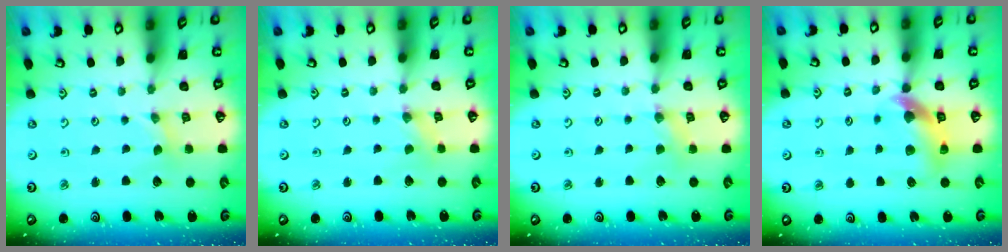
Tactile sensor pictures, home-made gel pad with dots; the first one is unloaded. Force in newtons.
{"total": 0.0}
{"total": 2.6, "press": 2.5, "slide": 0.4}
{"total": 9.9, "press": 9.8, "slide": 1.6}